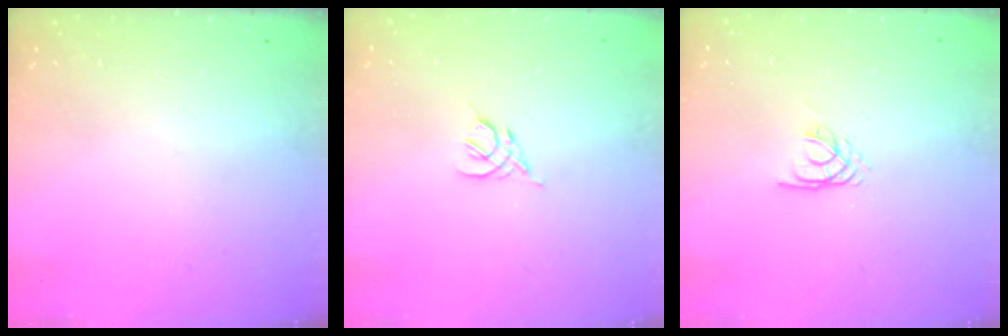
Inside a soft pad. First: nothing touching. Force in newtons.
{"total": 2.5, "press": 2.4, "slide": 0.7}
{"total": 2.2, "press": 2.2, "slide": 0.3}